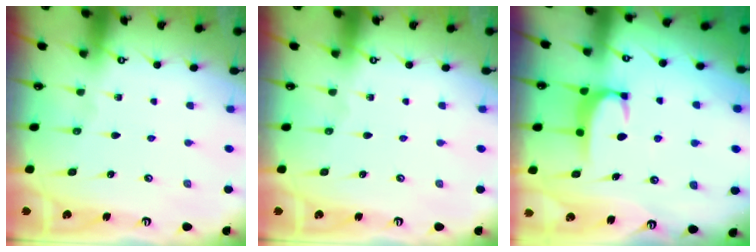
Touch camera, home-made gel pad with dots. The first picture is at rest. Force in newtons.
{"total": 0.0}
{"total": 1.9, "press": 1.9, "slide": 0.5}